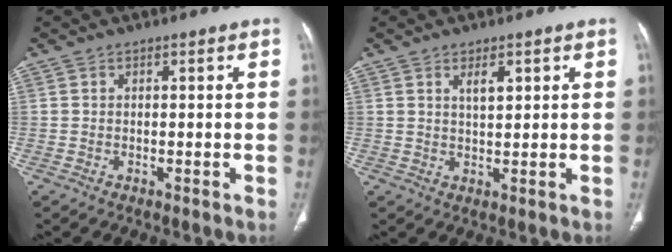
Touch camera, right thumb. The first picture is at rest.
{"total": 3.2, "force": [1.6, 1.2, 2.5], "torque": [-0.034, -0.011, 0.029]}